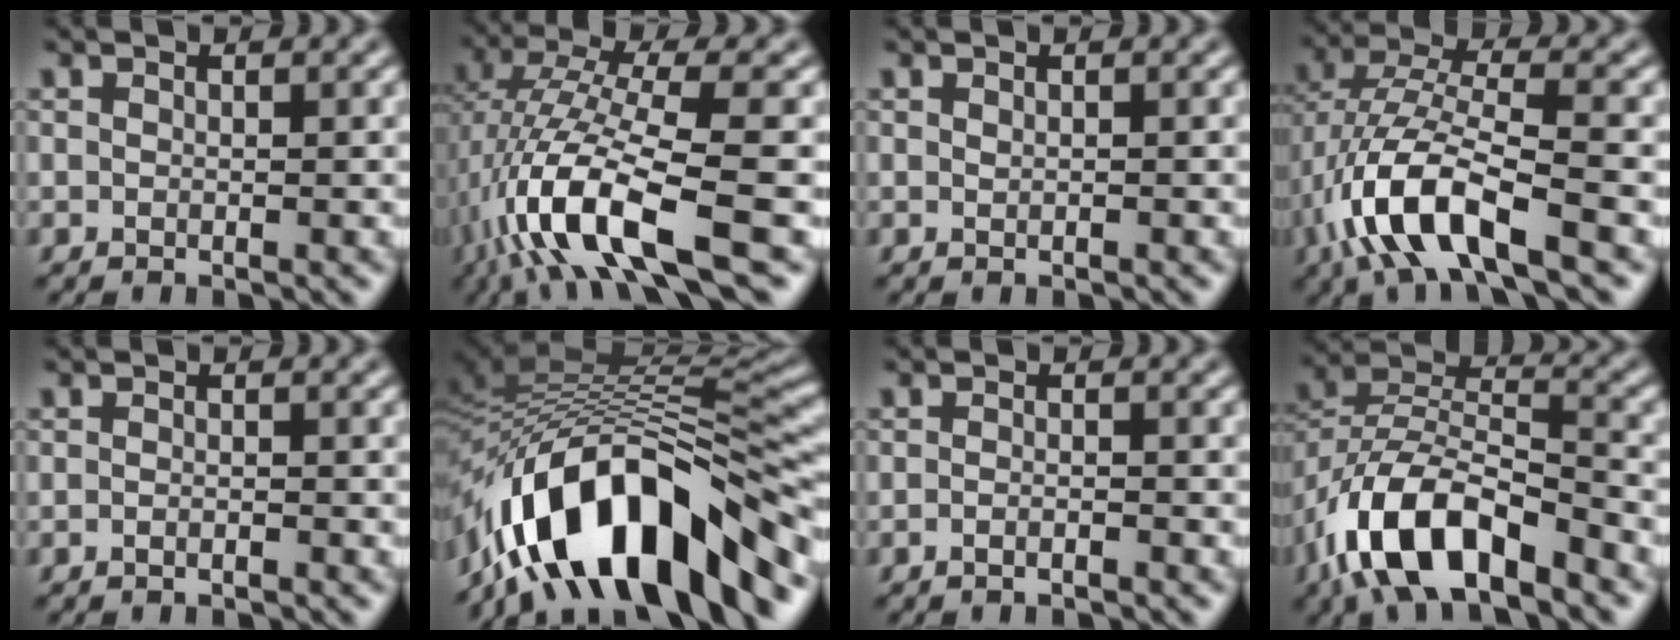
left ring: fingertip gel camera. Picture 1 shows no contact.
{"total": 11.0, "force": [-3.7, 2.9, 9.9], "torque": [-0.194, 0.007, -0.071]}
{"total": 0.0}
{"total": 9.3, "force": [-4.2, 3.3, 7.7], "torque": [-0.166, 0.004, -0.084]}
{"total": 0.7, "force": [-0.5, 0.1, 0.5], "torque": [-0.007, 0.000, -0.009]}
{"total": 14.8, "force": [-8.3, 6.2, 10.6], "torque": [-0.167, 0.019, -0.146]}
{"total": 1.0, "force": [-0.7, 0.2, 0.7], "torque": [-0.011, 0.001, -0.013]}
{"total": 11.0, "force": [-6.6, 4.6, 7.6], "torque": [-0.143, 0.007, -0.131]}